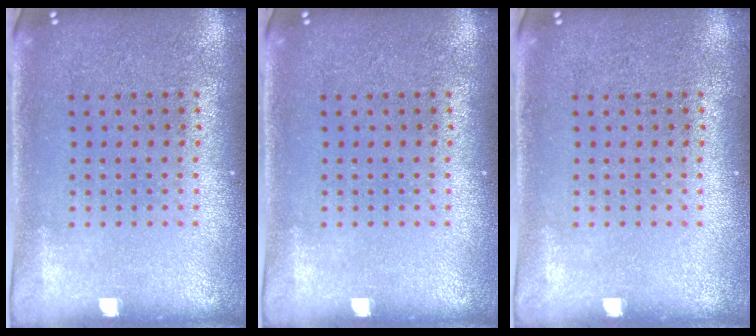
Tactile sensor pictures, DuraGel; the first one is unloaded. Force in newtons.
{"total": 0.0}
{"total": 0.0}